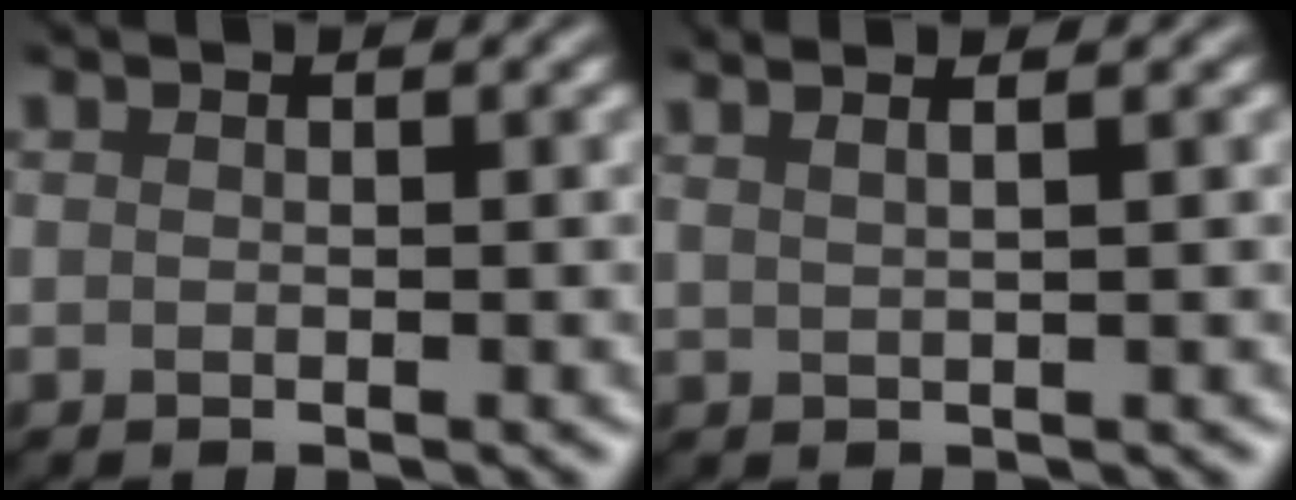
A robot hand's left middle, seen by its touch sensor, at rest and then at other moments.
{"total": 4.2, "force": [2.9, 1.9, 2.5], "torque": [-0.013, 0.049, 0.019]}